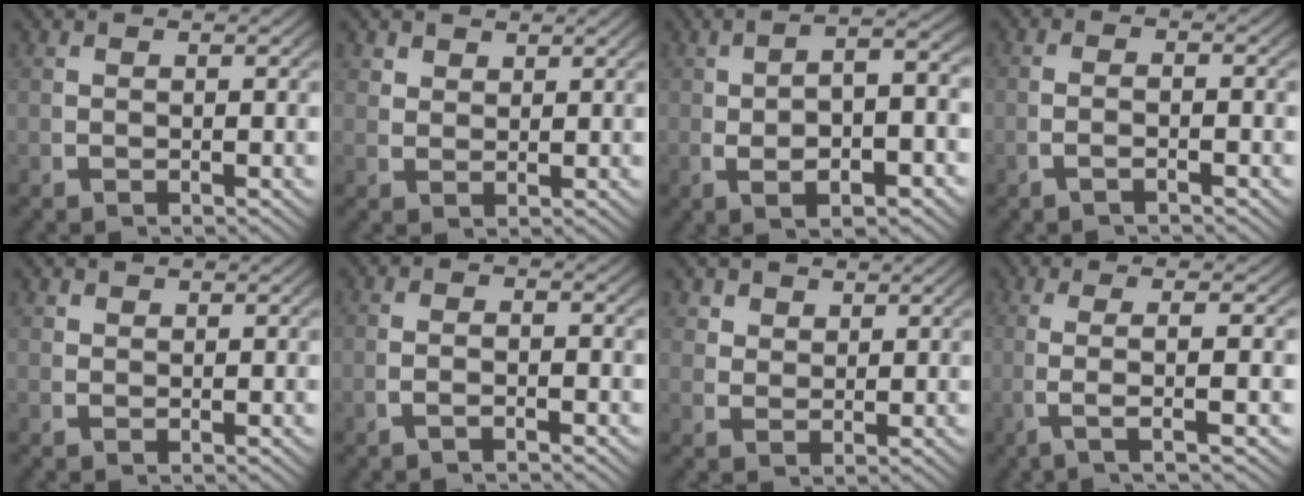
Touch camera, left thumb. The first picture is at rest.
{"total": 2.0, "force": [1.8, 0.7, 0.5], "torque": [-0.004, -0.006, 0.043]}
{"total": 6.2, "force": [-0.2, 2.4, 5.7], "torque": [-0.087, 0.006, 0.003]}
{"total": 1.4, "force": [-0.8, 0.0, 1.2], "torque": [-0.033, 0.001, -0.016]}
{"total": 0.9, "force": [0.9, 0.1, 0.1], "torque": [-0.001, -0.004, 0.025]}
{"total": 1.2, "force": [-0.8, 0.1, 0.8], "torque": [-0.022, 0.000, -0.018]}
{"total": 2.6, "force": [2.1, 1.3, 0.8], "torque": [-0.011, -0.007, 0.047]}
{"total": 5.9, "force": [-0.1, 0.8, 5.9], "torque": [-0.128, -0.001, 0.004]}